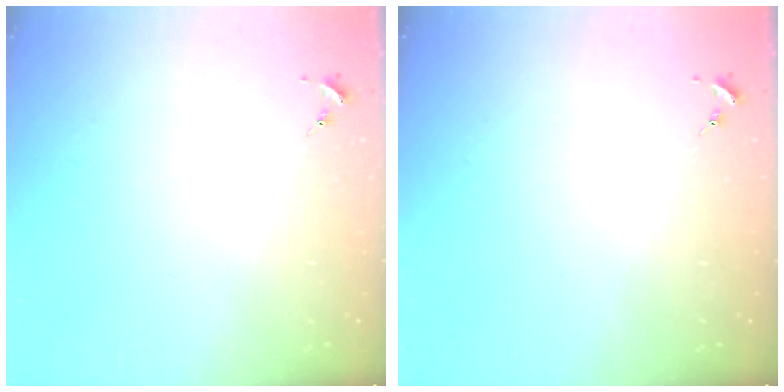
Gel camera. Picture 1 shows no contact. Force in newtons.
{"total": 0.0}